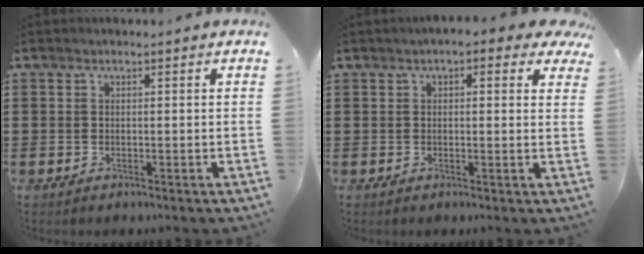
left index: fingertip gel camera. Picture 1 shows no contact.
{"total": 2.2, "force": [1.3, 0.8, 1.6], "torque": [-0.035, 0.005, 0.022]}